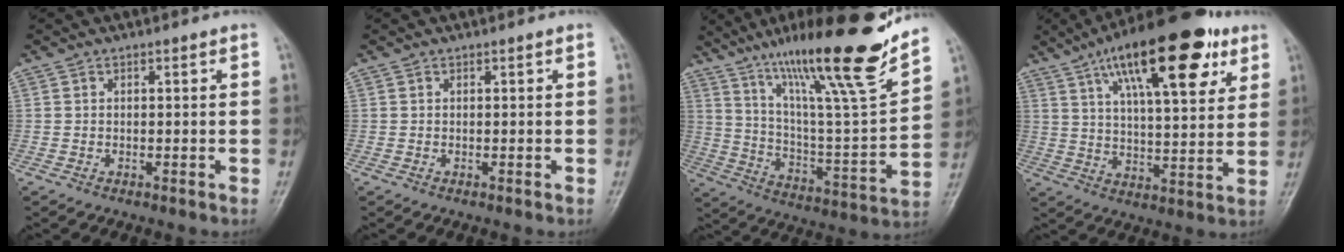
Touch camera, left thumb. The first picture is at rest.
{"total": 0.0}
{"total": 25.1, "force": [18.1, 2.1, 17.2], "torque": [-0.249, -0.074, 0.306]}
{"total": 23.0, "force": [11.9, 8.0, 18.0], "torque": [-0.258, -0.021, 0.187]}